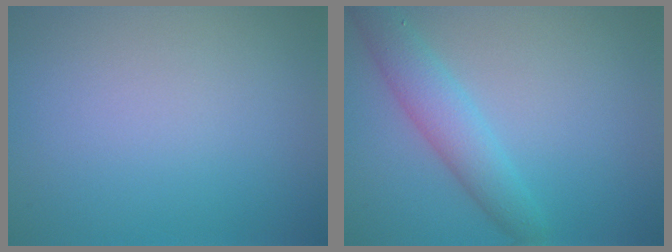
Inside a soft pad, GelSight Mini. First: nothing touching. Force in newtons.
{"total": 3.6, "press": 3.6, "slide": 0.1}